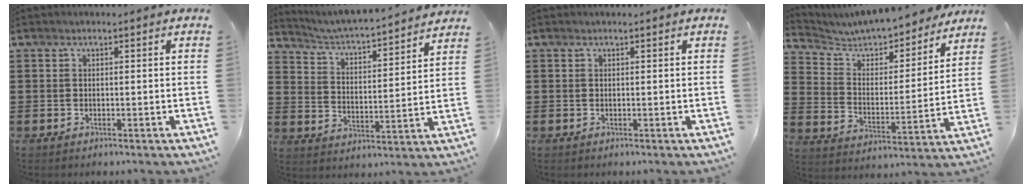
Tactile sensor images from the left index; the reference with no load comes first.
{"total": 3.8, "force": [3.8, -0.1, 0.6], "torque": [-0.032, -0.037, 0.056]}
{"total": 0.0}
{"total": 5.8, "force": [5.5, 1.5, 1.3], "torque": [-0.055, -0.038, 0.091]}